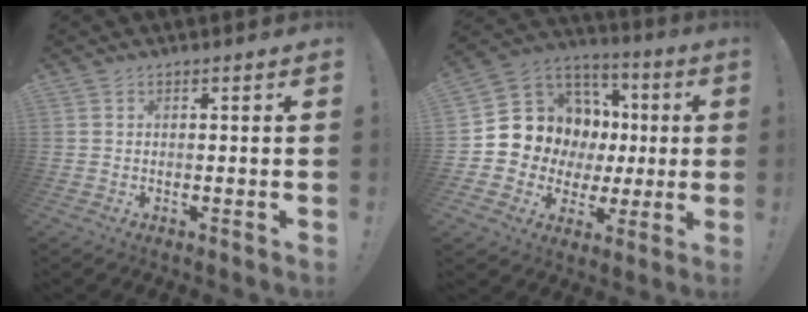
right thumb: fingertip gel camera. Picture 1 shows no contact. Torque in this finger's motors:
{"motor_torque": [1.91, 1.92, 0.60, -0.55, 0.01]}